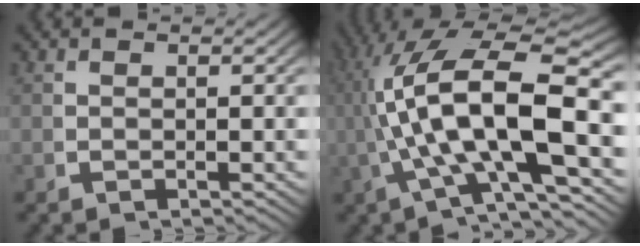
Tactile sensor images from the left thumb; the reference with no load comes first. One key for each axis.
{"total": 13.5, "fx": 0.6, "fy": 6.3, "fz": 11.9, "tx": -0.234, "ty": -0.021, "tz": 0.019}